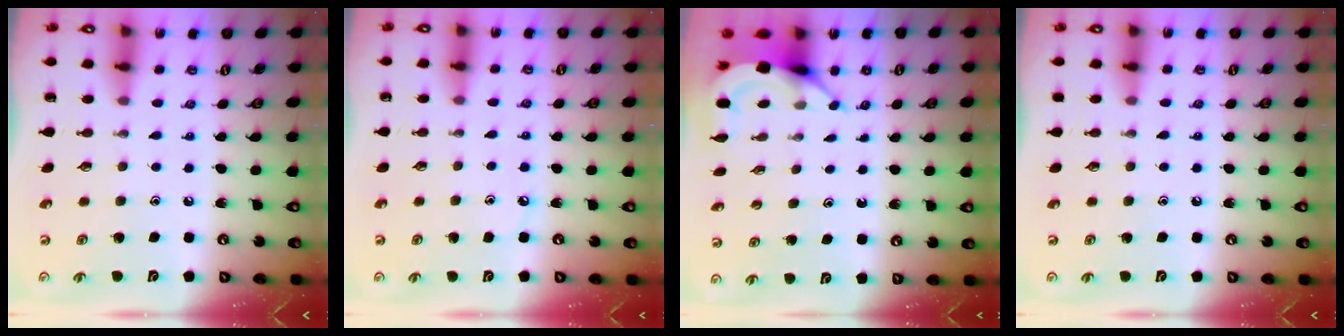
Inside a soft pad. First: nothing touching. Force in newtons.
{"total": 2.7, "press": 2.7, "slide": 0.4}
{"total": 4.3, "press": 4.3, "slide": 0.2}
{"total": 4.4, "press": 4.3, "slide": 0.7}